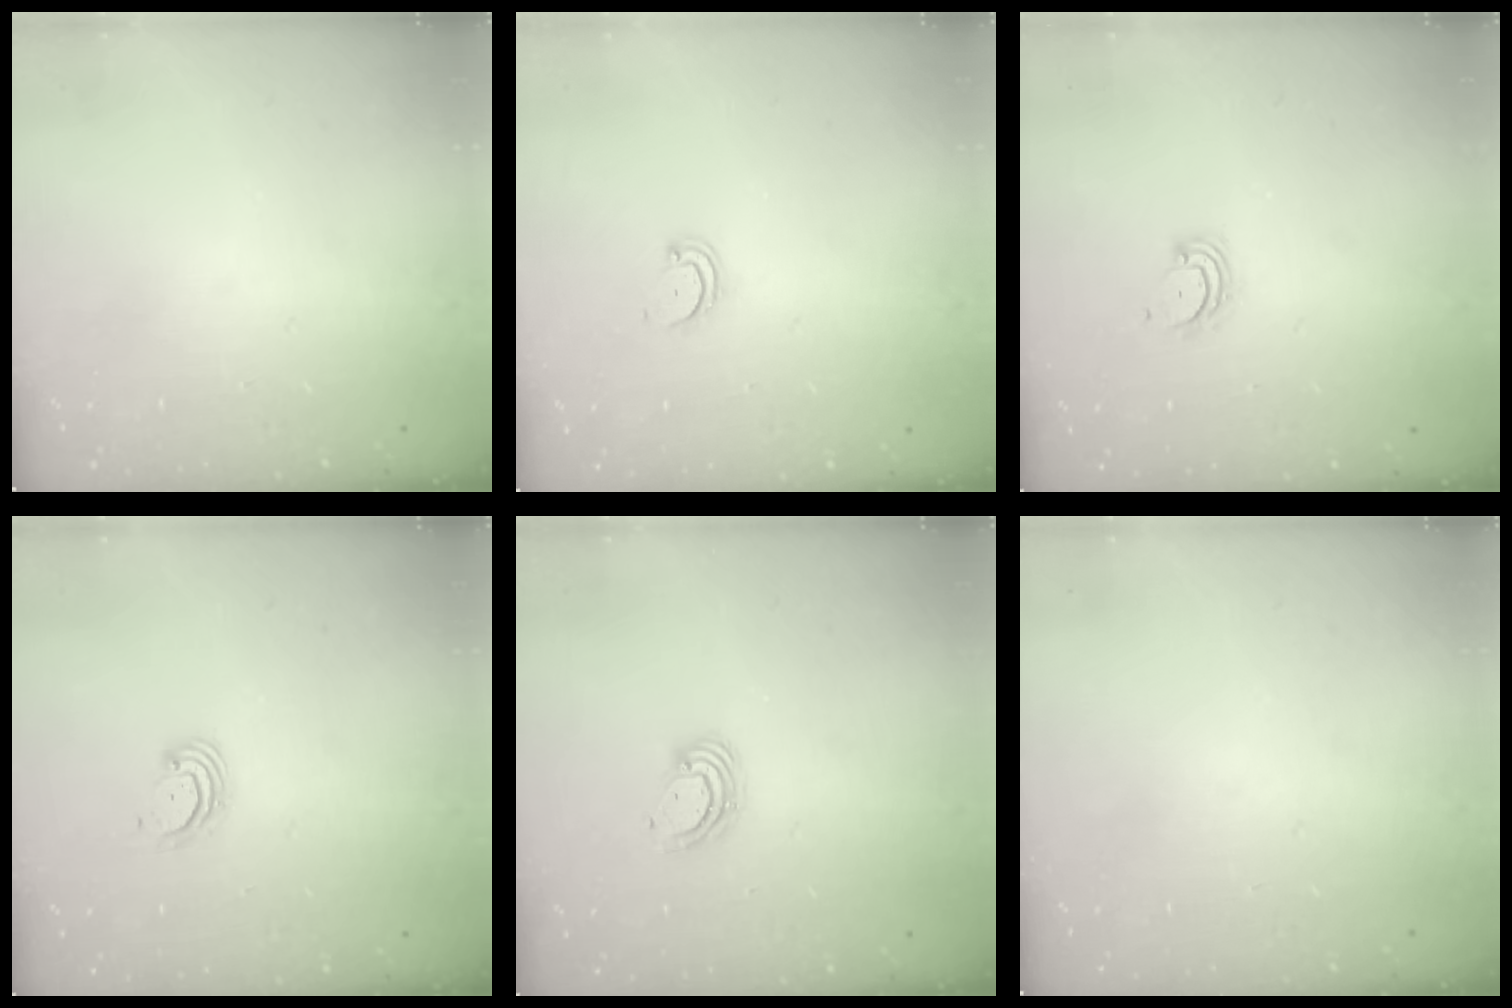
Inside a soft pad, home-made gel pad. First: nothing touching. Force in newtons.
{"total": 2.7, "press": 2.7, "slide": 0.3}
{"total": 2.3, "press": 2.3, "slide": 0.2}
{"total": 3.0, "press": 3.0, "slide": 0.3}
{"total": 4.4, "press": 4.4, "slide": 0.4}
{"total": 0.0}